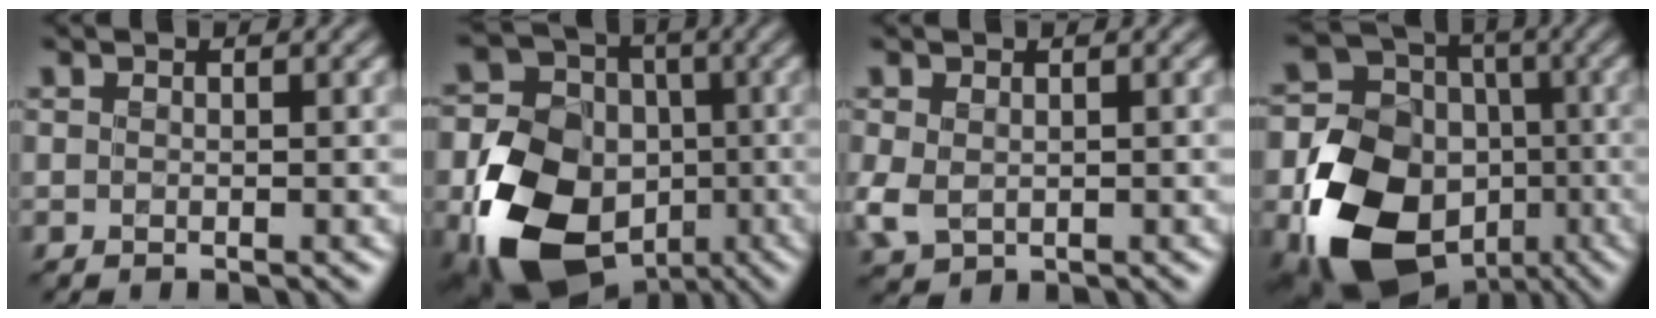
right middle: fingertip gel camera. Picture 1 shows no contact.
{"total": 14.9, "force": [-5.6, 11.3, 7.9], "torque": [-0.161, -0.022, -0.103]}
{"total": 2.5, "force": [-0.2, 1.9, 1.6], "torque": [-0.052, -0.009, -0.002]}
{"total": 16.4, "force": [-6.3, 13.0, 7.8], "torque": [-0.161, -0.032, -0.112]}